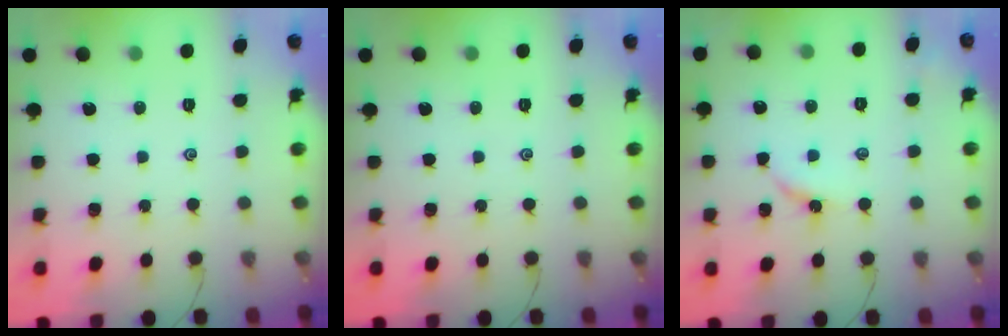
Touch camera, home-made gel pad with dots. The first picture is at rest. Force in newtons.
{"total": 0.0}
{"total": 2.7, "press": 2.7, "slide": 0.4}